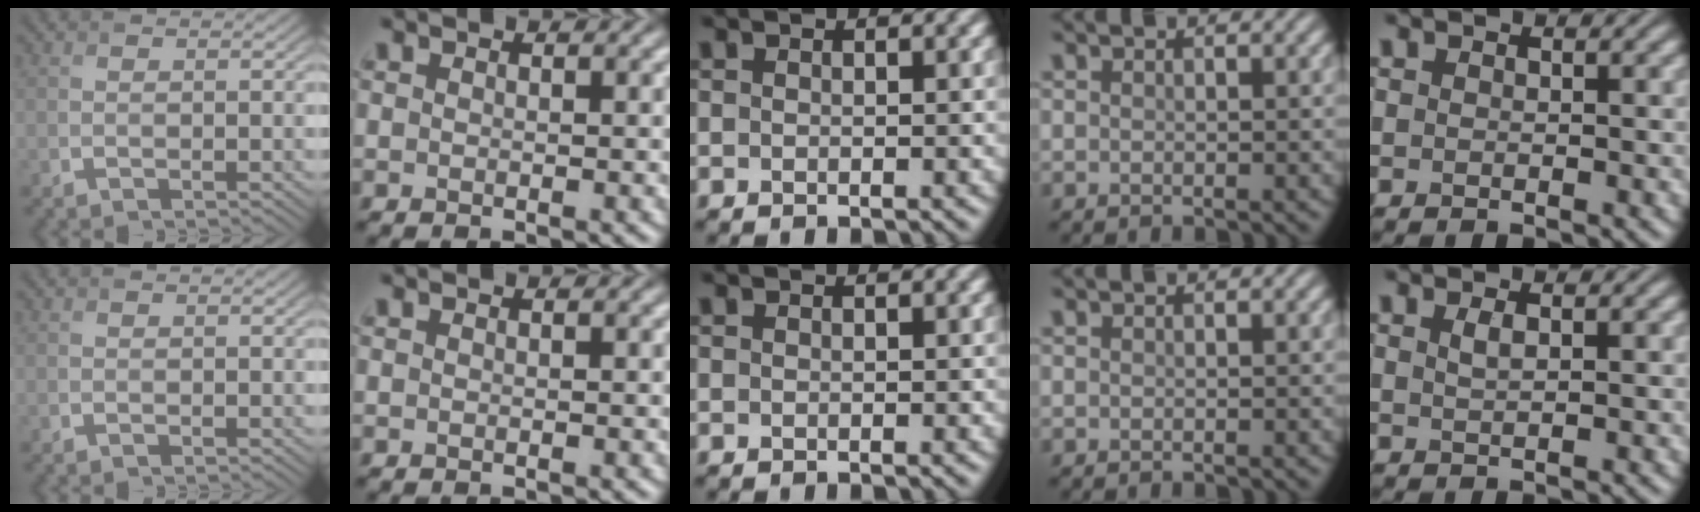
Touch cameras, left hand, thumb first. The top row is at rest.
{"little": {"total": 1.0, "force": [0.5, 0.3, 0.9], "torque": [-0.018, 0.003, 0.009]}}